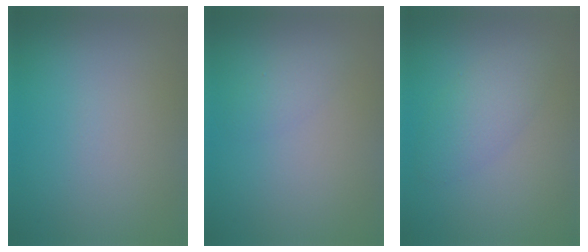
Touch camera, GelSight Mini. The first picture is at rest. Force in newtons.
{"total": 1.3, "press": 1.3, "slide": 0.0}
{"total": 2.9, "press": 2.9, "slide": 0.1}